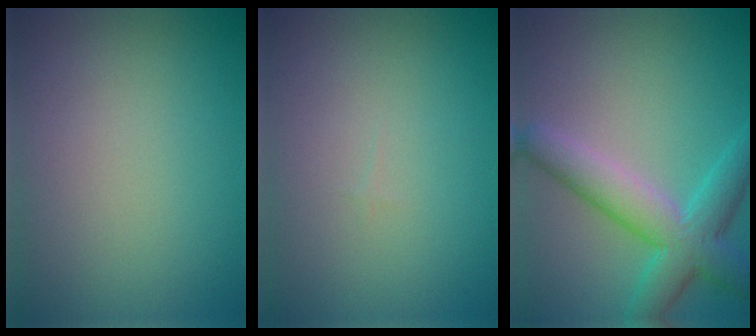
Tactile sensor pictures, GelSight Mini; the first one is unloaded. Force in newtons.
{"total": 0.0}
{"total": 6.2, "press": 6.2, "slide": 0.2}